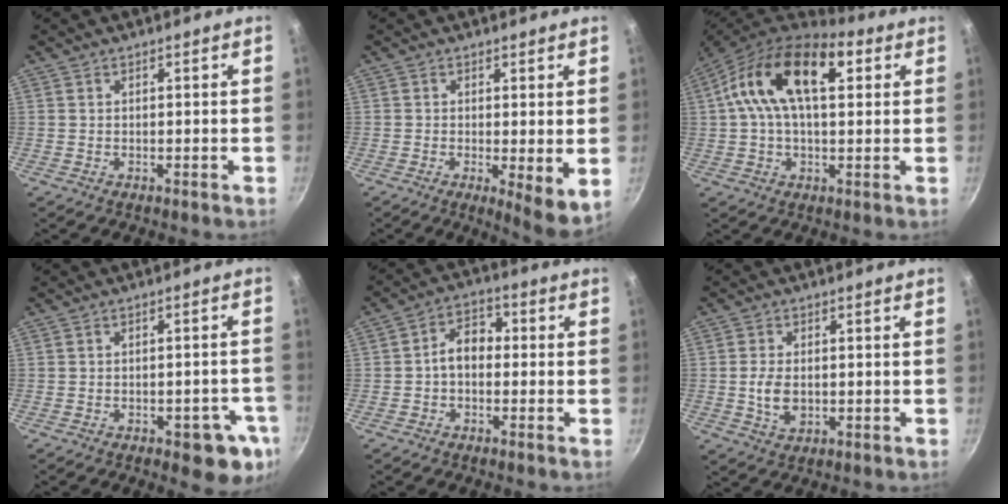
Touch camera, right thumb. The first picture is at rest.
{"total": 6.5, "force": [-0.2, 2.1, 6.2], "torque": [-0.082, -0.022, -0.001]}
{"total": 18.1, "force": [4.9, 9.5, 14.5], "torque": [-0.235, 0.015, 0.061]}
{"total": 9.1, "force": [-3.8, 4.2, 7.1], "torque": [-0.044, 0.017, -0.042]}
{"total": 6.2, "force": [-0.6, 4.4, 4.3], "torque": [-0.044, 0.024, -0.024]}
{"total": 5.5, "force": [-0.4, 3.5, 4.2], "torque": [-0.079, 0.001, -0.004]}